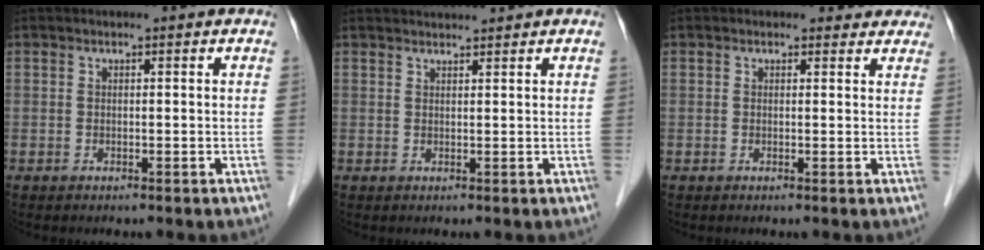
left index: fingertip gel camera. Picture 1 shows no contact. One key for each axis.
{"total": 2.5, "fx": 2.4, "fy": -0.4, "fz": 0.4, "tx": -0.002, "ty": 0.020, "tz": 0.046}
{"total": 2.9, "fx": 2.6, "fy": 1.4, "fz": 0.2, "tx": 0.009, "ty": 0.000, "tz": 0.013}